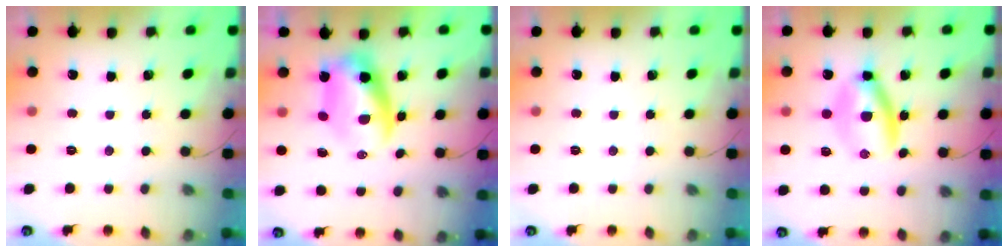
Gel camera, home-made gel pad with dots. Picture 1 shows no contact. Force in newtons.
{"total": 7.2, "press": 7.0, "slide": 1.8}
{"total": 0.0}
{"total": 6.2, "press": 6.1, "slide": 1.2}